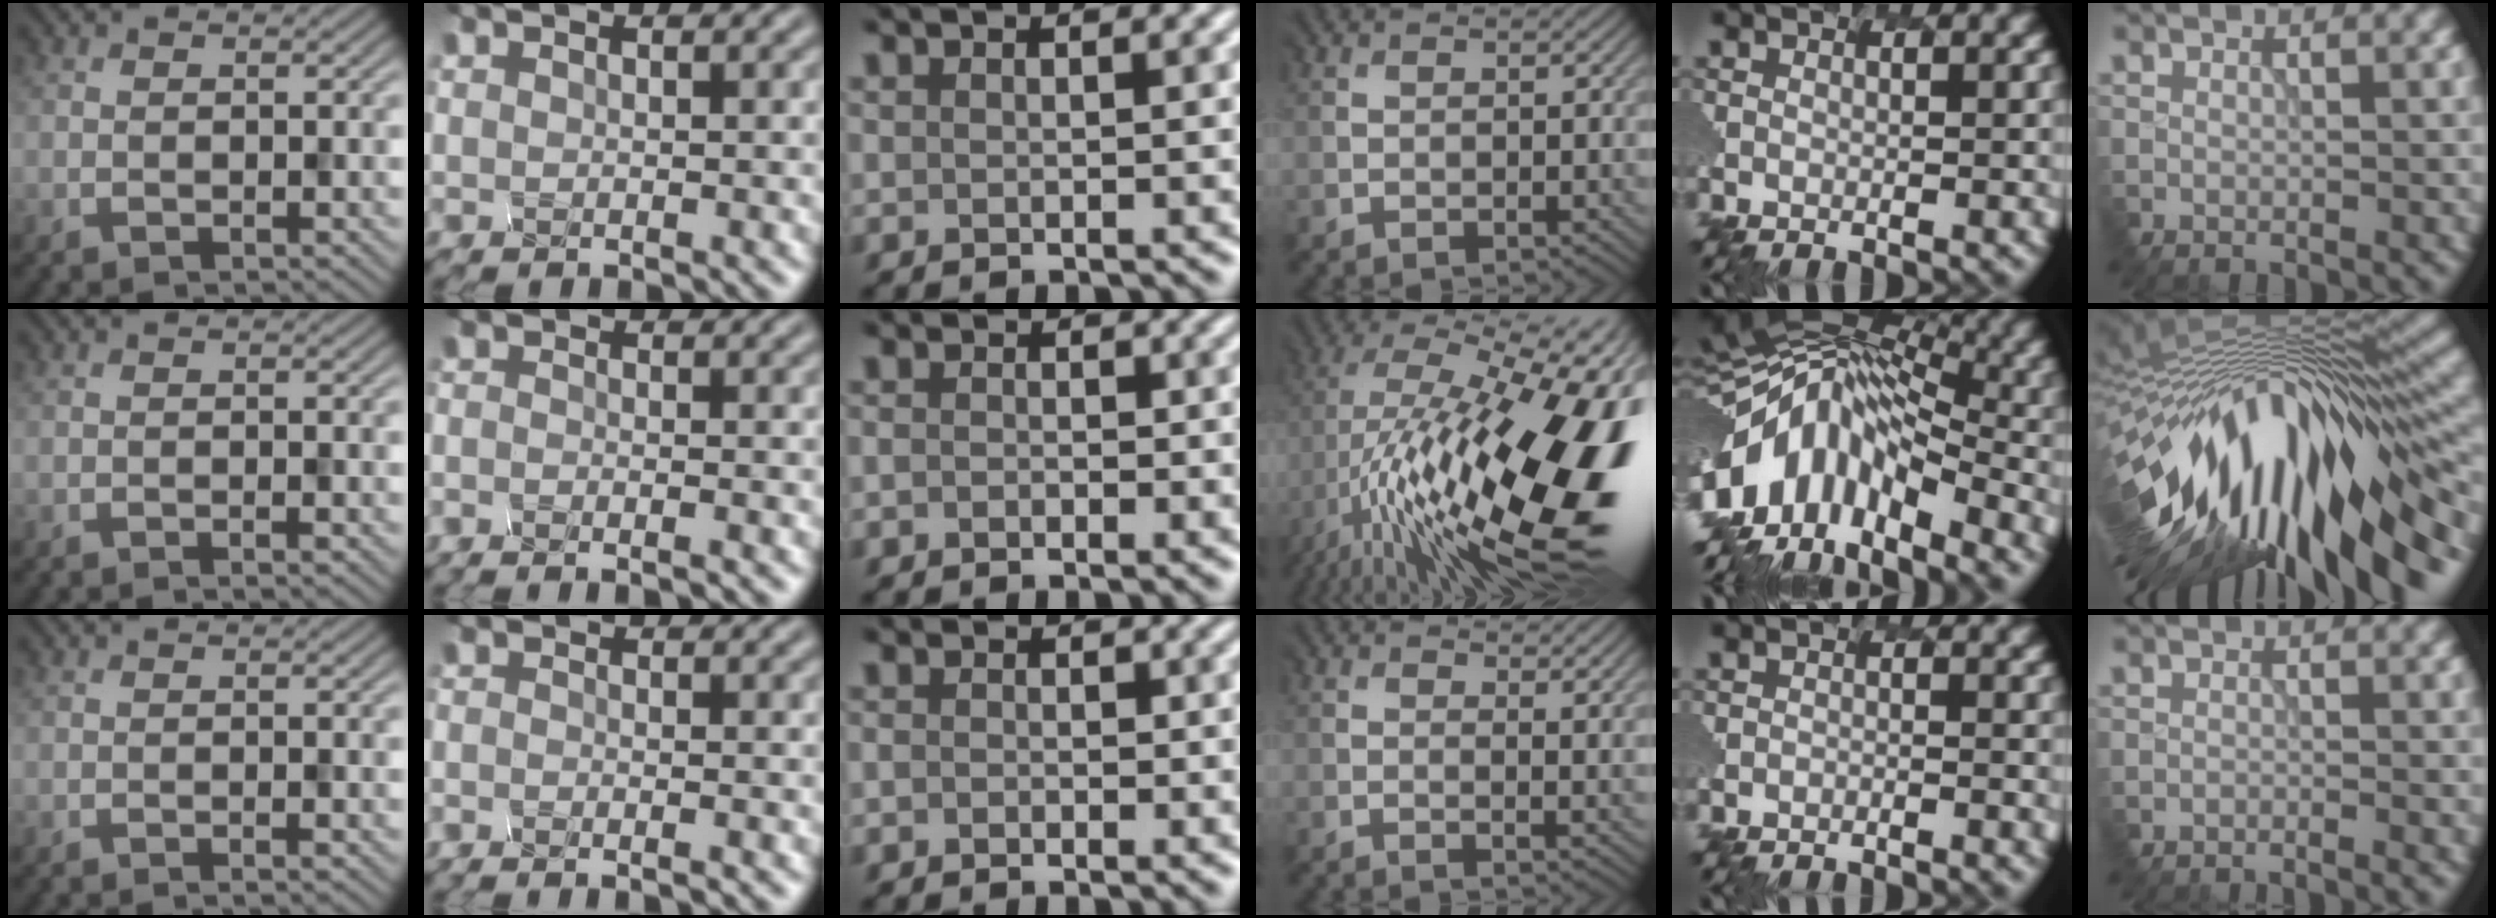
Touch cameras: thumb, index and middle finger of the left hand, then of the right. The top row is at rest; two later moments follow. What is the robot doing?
{"motion": "disassemble", "object": "hinged tin"}